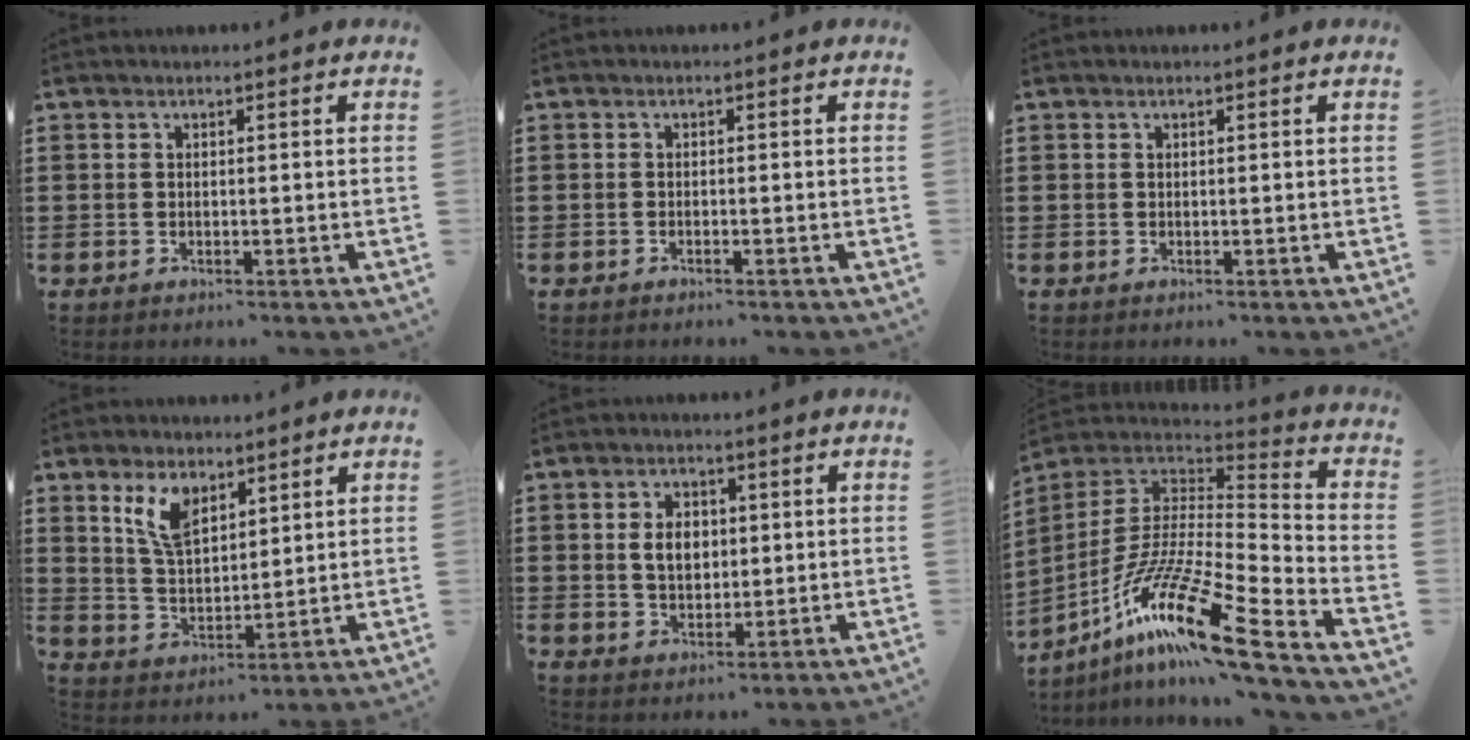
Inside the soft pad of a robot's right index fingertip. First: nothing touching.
{"total": 0.7, "force": [-0.6, 0.0, 0.2], "torque": [-0.004, -0.005, -0.012]}
{"total": 0.0}
{"total": 7.2, "force": [4.4, 3.5, 4.5], "torque": [-0.104, 0.004, 0.082]}
{"total": 4.5, "force": [0.5, 3.2, 3.1], "torque": [-0.061, 0.010, 0.005]}
{"total": 17.8, "force": [-11.8, 2.3, 13.1], "torque": [-0.248, 0.014, -0.218]}